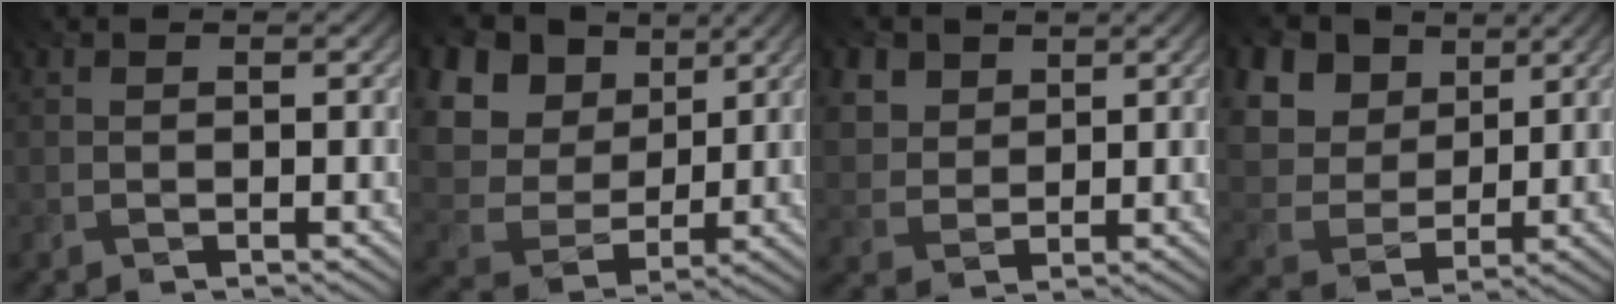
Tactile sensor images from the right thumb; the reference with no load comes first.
{"total": 13.8, "force": [4.5, 11.1, 6.8], "torque": [-0.216, 0.034, 0.106]}
{"total": 5.5, "force": [2.8, 4.1, 2.2], "torque": [-0.086, -0.011, 0.071]}
{"total": 12.8, "force": [5.1, 10.0, 6.2], "torque": [-0.211, 0.039, 0.109]}